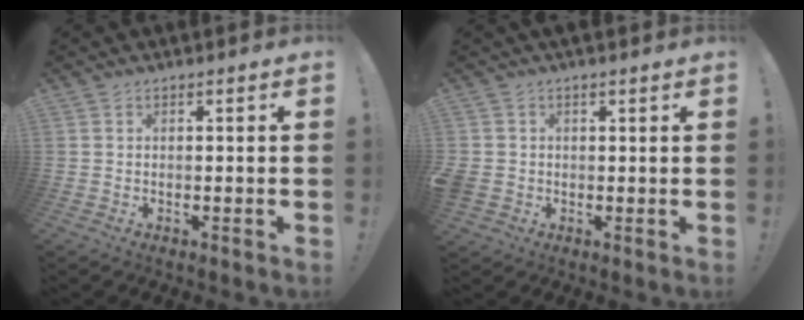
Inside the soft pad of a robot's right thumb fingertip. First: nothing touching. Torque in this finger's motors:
{"motor_torque": [1.59, 2.07, 1.01, 0.97, 0.24]}